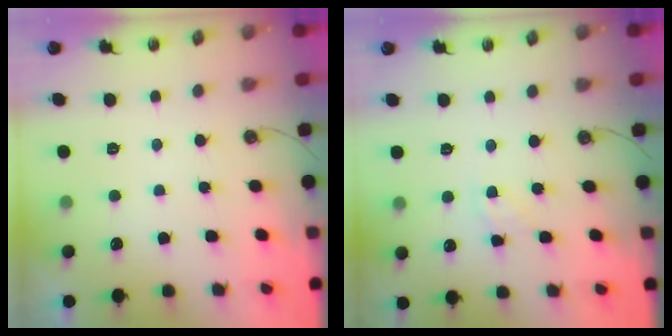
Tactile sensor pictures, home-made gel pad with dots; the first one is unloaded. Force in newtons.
{"total": 4.4, "press": 4.4, "slide": 0.6}